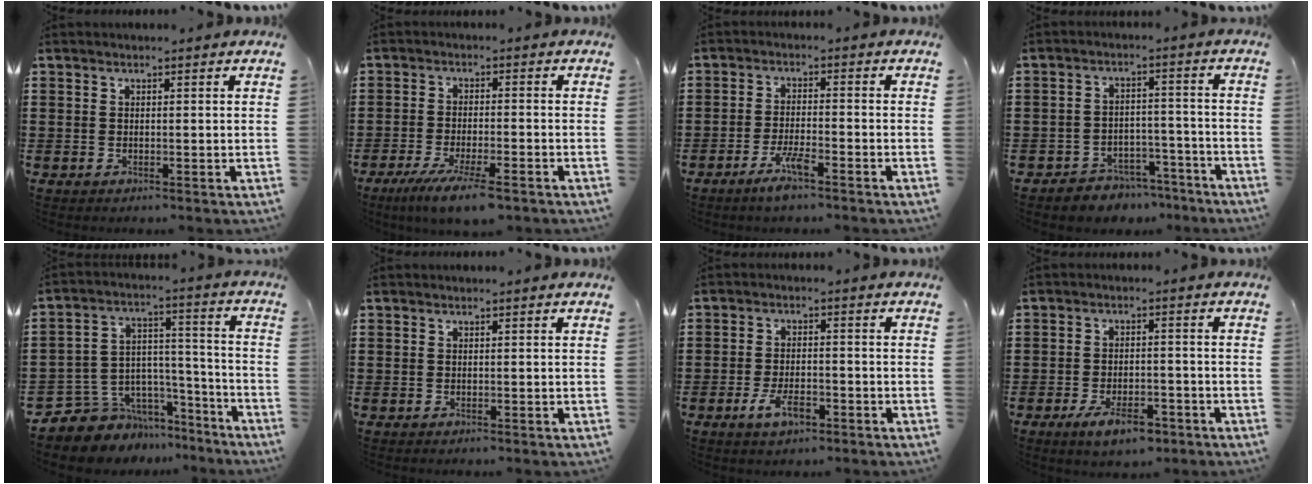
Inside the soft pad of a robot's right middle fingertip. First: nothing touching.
{"total": 6.4, "force": [-4.7, 0.8, 4.3], "torque": [-0.085, -0.016, -0.085]}
{"total": 4.3, "force": [-2.8, 0.5, 3.2], "torque": [-0.065, -0.001, -0.054]}
{"total": 4.6, "force": [-4.4, 1.3, 0.1], "torque": [-0.007, 0.011, -0.091]}
{"total": 7.0, "force": [-5.5, 4.4, -0.2], "torque": [-0.016, 0.004, -0.103]}
{"total": 0.0}
{"total": 4.7, "force": [-2.4, 2.1, 3.5], "torque": [-0.062, -0.003, -0.050]}
{"total": 5.4, "force": [-3.7, 2.1, 3.4], "torque": [-0.064, 0.004, -0.069]}